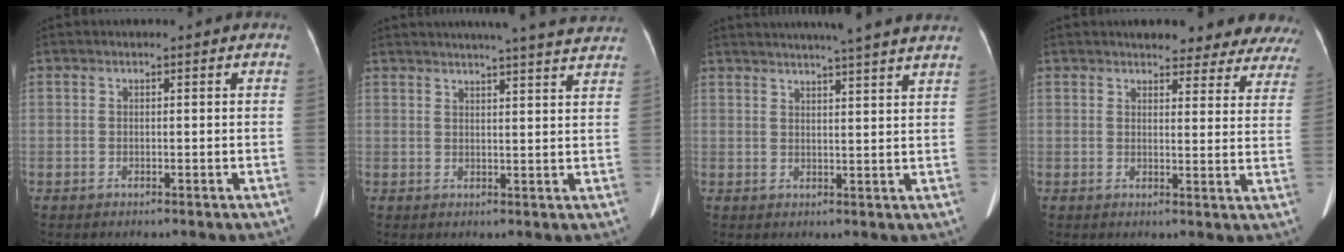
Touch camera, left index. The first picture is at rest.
{"total": 17.0, "force": [15.6, 0.8, 6.6], "torque": [-0.091, 0.001, 0.184]}
{"total": 16.4, "force": [14.6, -0.2, 7.6], "torque": [-0.121, 0.009, 0.180]}
{"total": 16.4, "force": [15.1, 4.4, 4.6], "torque": [-0.019, -0.025, 0.147]}